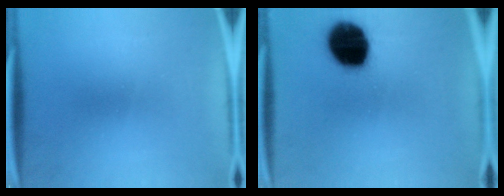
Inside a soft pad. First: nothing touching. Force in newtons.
{"total": 18.2}